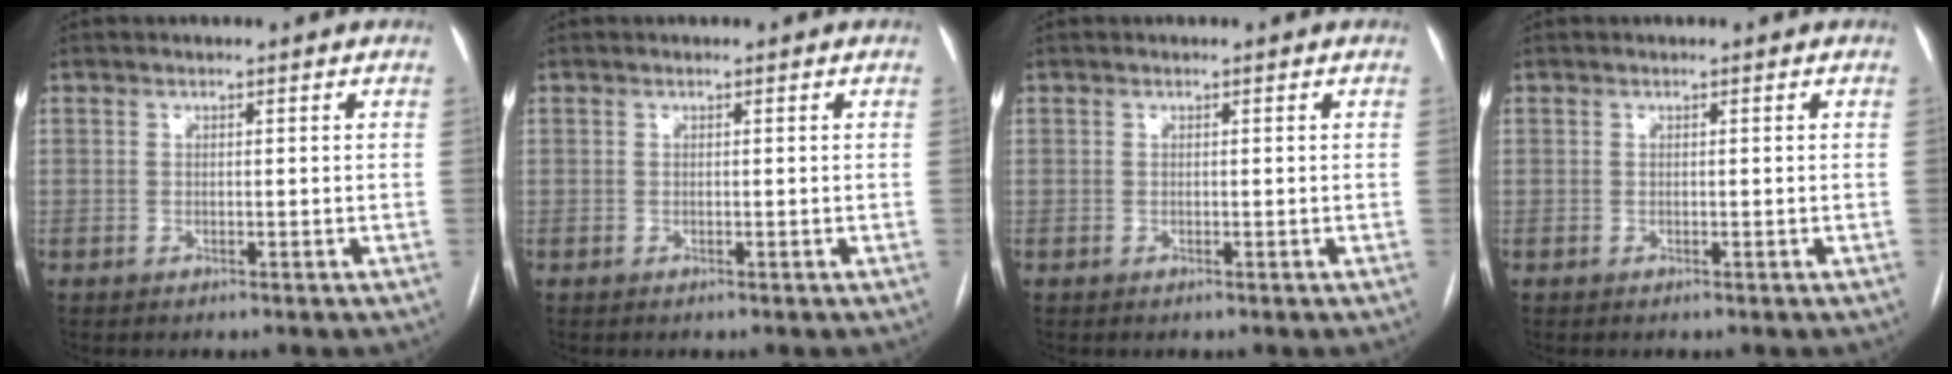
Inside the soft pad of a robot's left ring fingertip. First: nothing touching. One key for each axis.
{"total": 0.0}
{"total": 0.0}
{"total": 0.0}